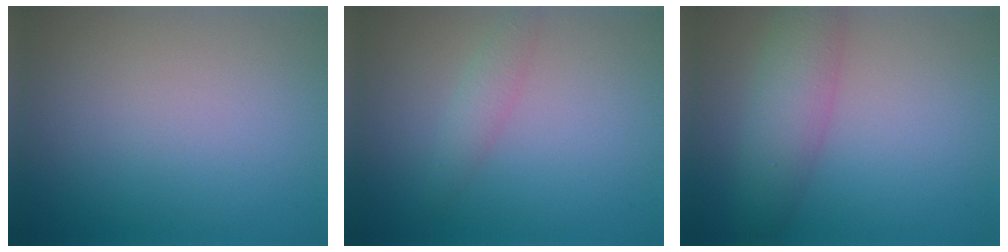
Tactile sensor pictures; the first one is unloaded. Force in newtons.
{"total": 1.7, "press": 1.7, "slide": 0.1}
{"total": 4.8, "press": 4.8, "slide": 0.1}